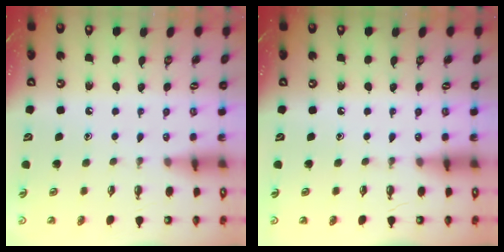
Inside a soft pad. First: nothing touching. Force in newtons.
{"total": 0.0}